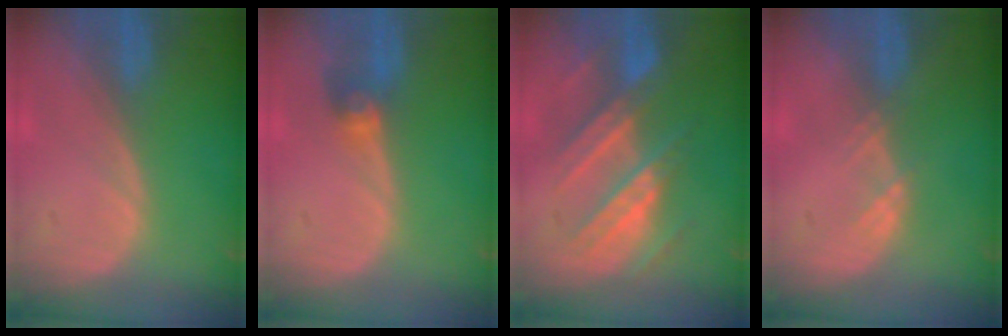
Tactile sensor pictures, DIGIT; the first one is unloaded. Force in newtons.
{"total": 2.7, "press": 2.7, "slide": 0.1}
{"total": 8.7, "press": 8.0, "slide": 3.3}
{"total": 1.5, "press": 1.3, "slide": 0.8}